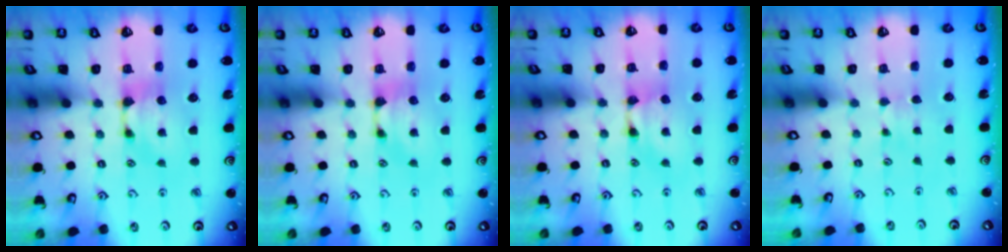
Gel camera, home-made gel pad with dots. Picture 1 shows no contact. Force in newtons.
{"total": 0.0}
{"total": 1.8, "press": 1.8, "slide": 0.1}
{"total": 2.5, "press": 2.5, "slide": 0.5}